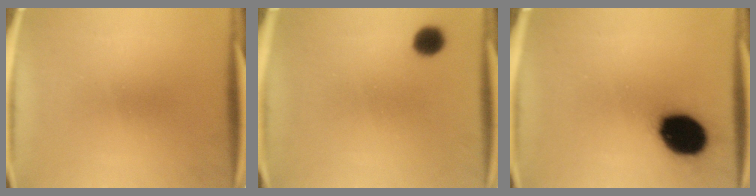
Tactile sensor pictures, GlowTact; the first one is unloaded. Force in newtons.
{"total": 4.1}
{"total": 16.1}